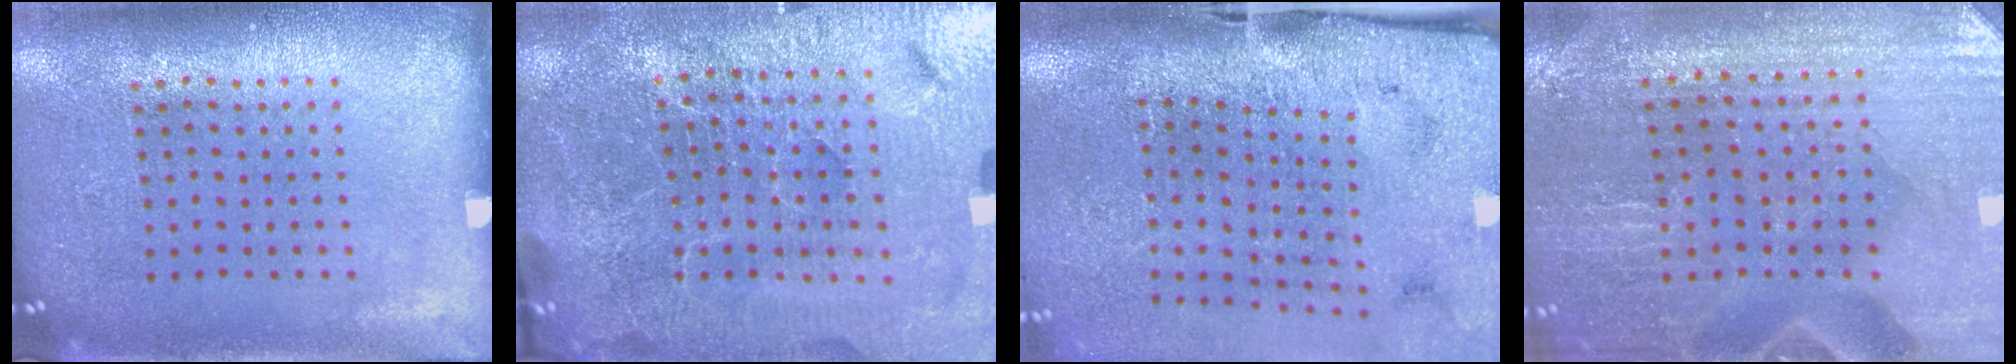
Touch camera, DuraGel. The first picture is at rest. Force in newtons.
{"total": 6.7, "press": 5.9, "slide": 3.2}
{"total": 4.7, "press": 3.6, "slide": 2.9}
{"total": 1.5, "press": 1.4, "slide": 0.2}